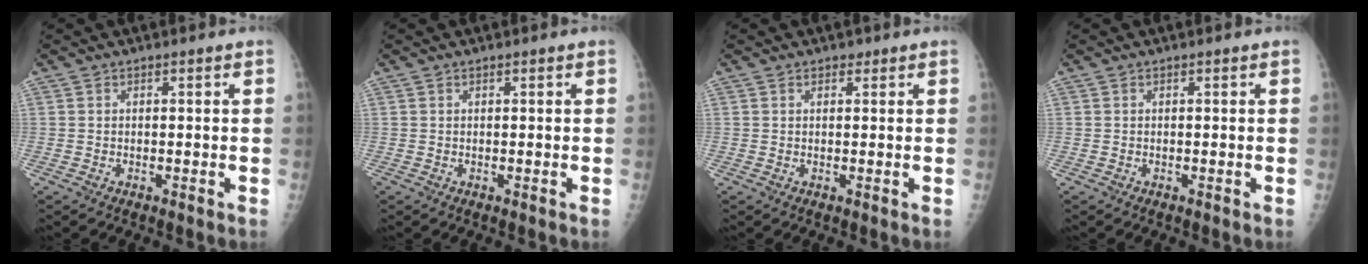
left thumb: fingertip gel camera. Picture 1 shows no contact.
{"total": 0.0}
{"total": 1.0, "force": [0.6, 0.7, 0.3], "torque": [0.005, -0.003, 0.007]}
{"total": 0.0}